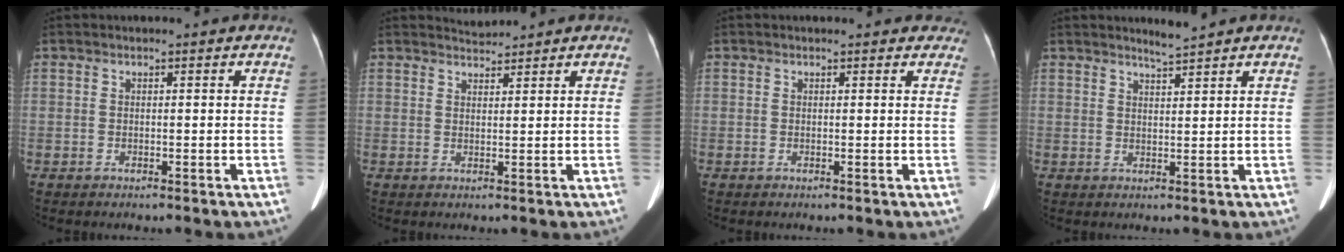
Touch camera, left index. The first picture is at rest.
{"total": 1.8, "force": [1.7, -0.2, -0.5], "torque": [0.000, 0.003, 0.034]}
{"total": 3.1, "force": [2.2, 2.1, 0.2], "torque": [0.014, 0.003, 0.004]}
{"total": 2.1, "force": [1.9, -0.7, 0.5], "torque": [-0.014, -0.006, 0.037]}